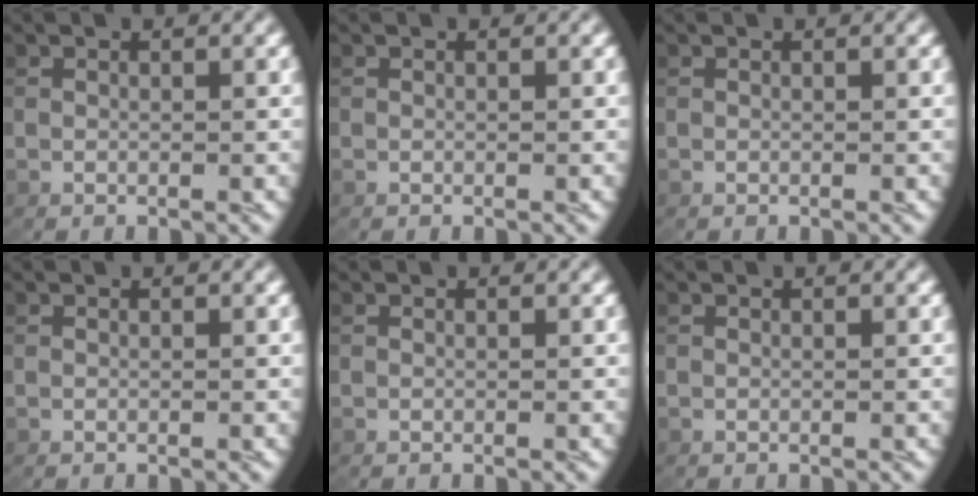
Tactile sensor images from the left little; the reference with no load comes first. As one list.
[{"total": 0.0}, {"total": 0.0}, {"total": 0.0}, {"total": 0.0}, {"total": 0.0}]